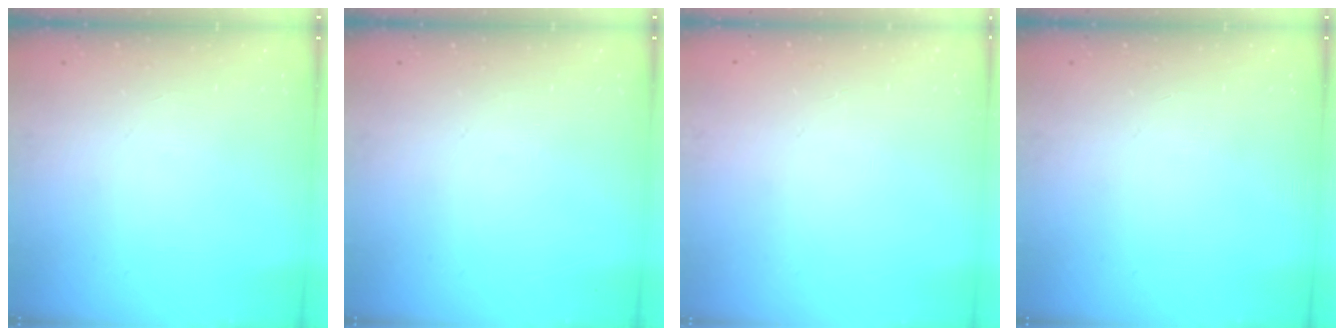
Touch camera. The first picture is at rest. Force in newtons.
{"total": 0.0}
{"total": 0.0}
{"total": 0.0}